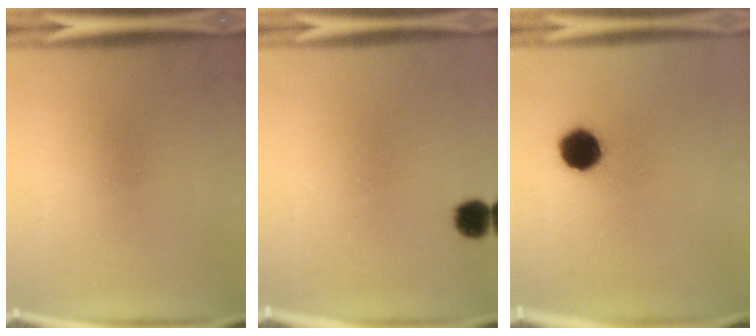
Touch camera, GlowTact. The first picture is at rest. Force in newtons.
{"total": 3.8}
{"total": 8.9}